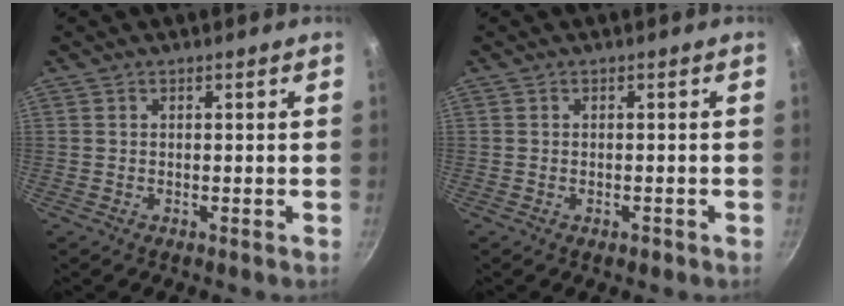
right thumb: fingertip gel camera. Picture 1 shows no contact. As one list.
[{"total": 1.2, "force": [-0.7, 0.6, 0.8], "torque": [-0.012, 0.003, -0.010]}]